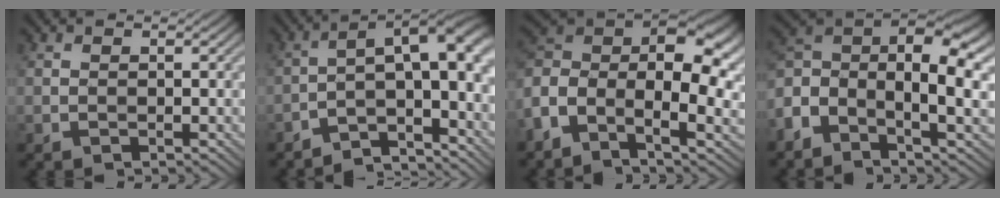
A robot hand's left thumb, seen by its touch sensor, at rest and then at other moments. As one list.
[{"total": 9.4, "force": [-4.2, 2.8, 7.9], "torque": [-0.103, 0.013, -0.068]}, {"total": 14.9, "force": [-2.2, 8.2, 12.2], "torque": [-0.257, 0.009, -0.049]}, {"total": 11.7, "force": [-2.3, 5.8, 9.9], "torque": [-0.199, 0.007, -0.062]}]